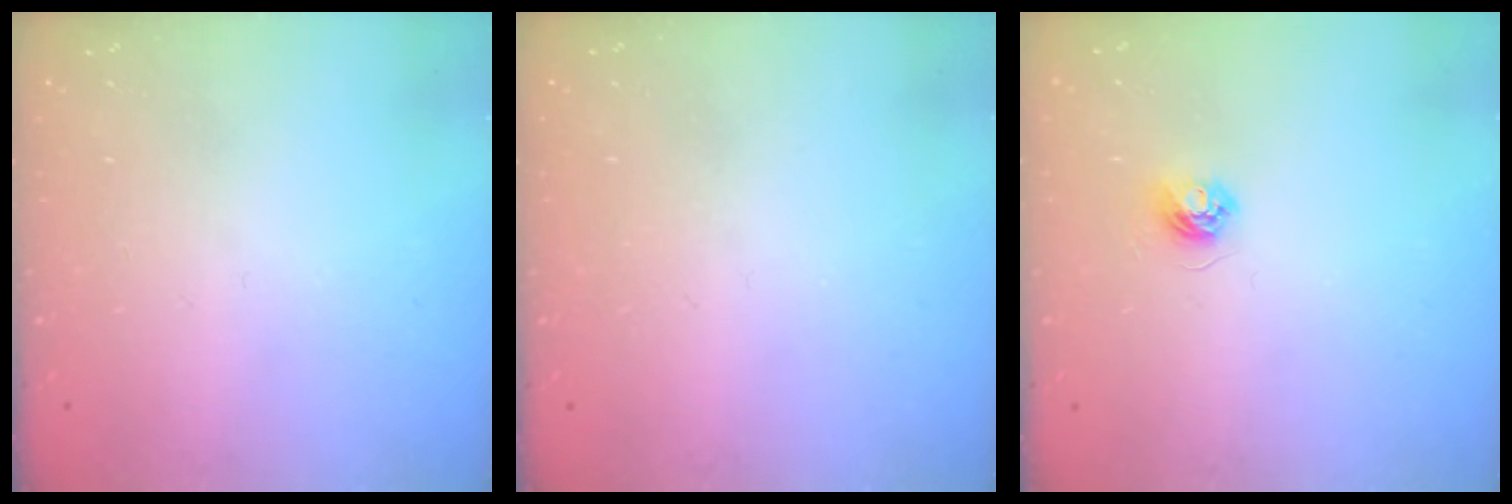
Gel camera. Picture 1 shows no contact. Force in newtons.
{"total": 0.8, "press": 0.8, "slide": 0.0}
{"total": 4.0, "press": 4.0, "slide": 0.4}